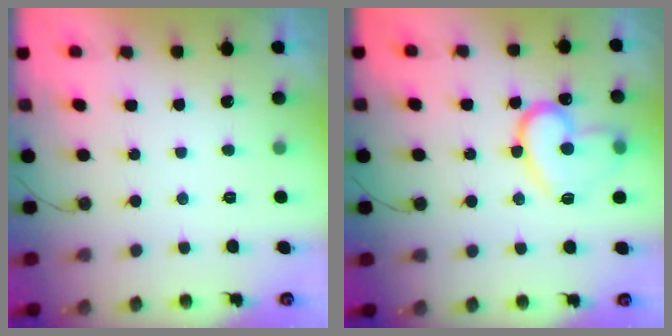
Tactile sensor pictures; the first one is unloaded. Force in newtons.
{"total": 15.9, "press": 15.8, "slide": 0.8}